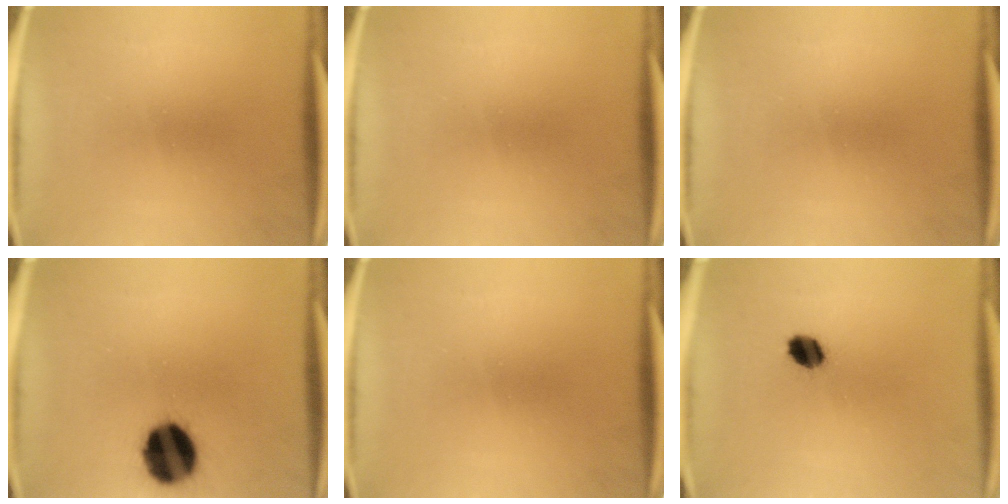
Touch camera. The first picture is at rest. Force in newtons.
{"total": 0.0}
{"total": 0.0}
{"total": 14.7}
{"total": 0.0}
{"total": 4.5}